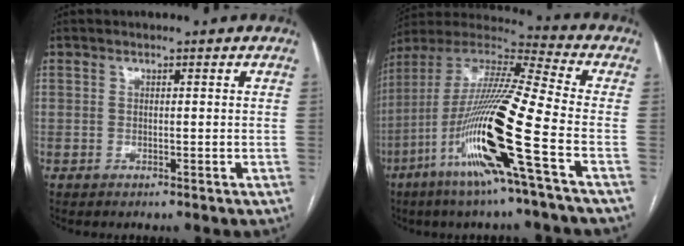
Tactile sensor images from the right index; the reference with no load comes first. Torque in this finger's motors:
{"motor_torque": [2.14, 0.00, 0.61, 0.21]}